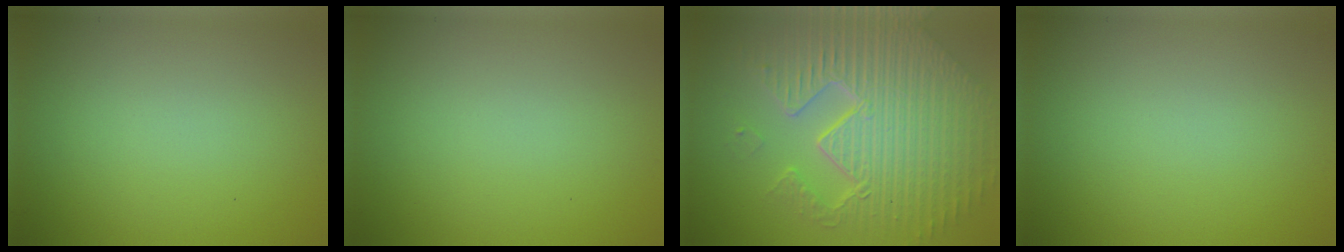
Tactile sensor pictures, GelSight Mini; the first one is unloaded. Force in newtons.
{"total": 0.0}
{"total": 10.8, "press": 7.1, "slide": 8.2}
{"total": 0.0}